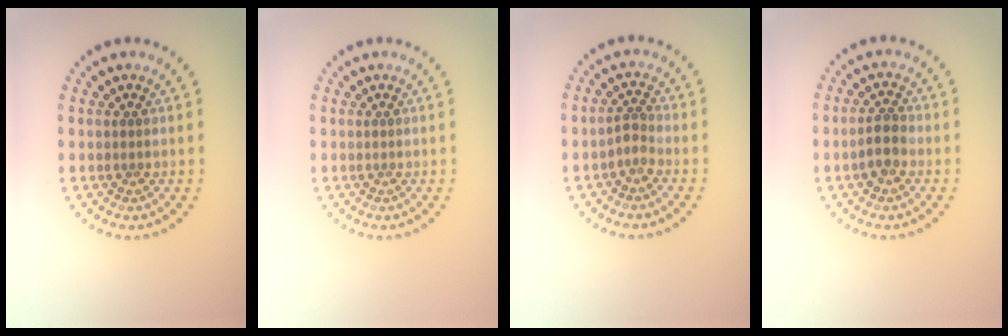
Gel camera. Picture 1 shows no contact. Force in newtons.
{"total": 0.0}
{"total": 1.3, "press": 1.0, "slide": 0.8}
{"total": 2.6, "press": 2.5, "slide": 0.7}